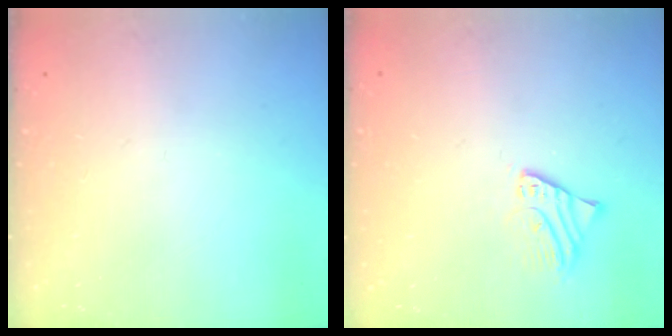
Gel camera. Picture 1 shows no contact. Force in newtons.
{"total": 2.6, "press": 2.6, "slide": 0.2}